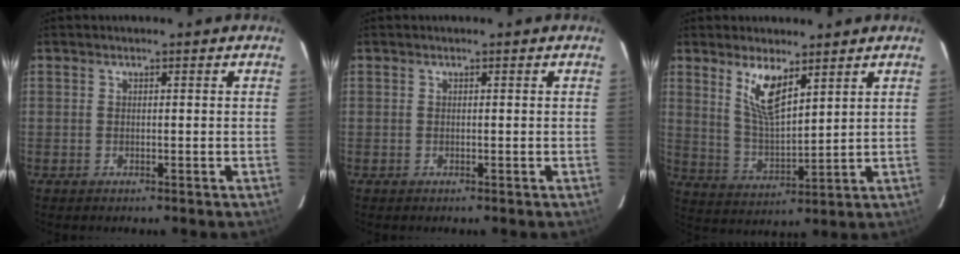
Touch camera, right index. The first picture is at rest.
{"total": 0.0}
{"total": 8.3, "force": [5.0, 2.5, 6.1], "torque": [-0.116, -0.006, 0.107]}